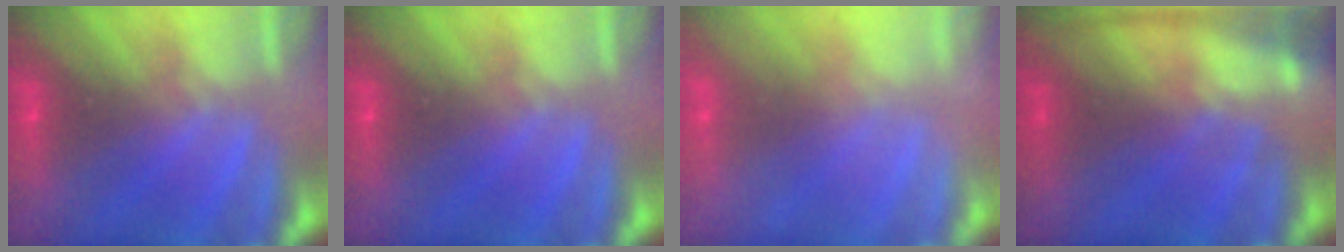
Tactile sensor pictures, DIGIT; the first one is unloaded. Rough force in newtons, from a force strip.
{"total": 0.0}
{"total": 2.4}
{"total": 7.1}